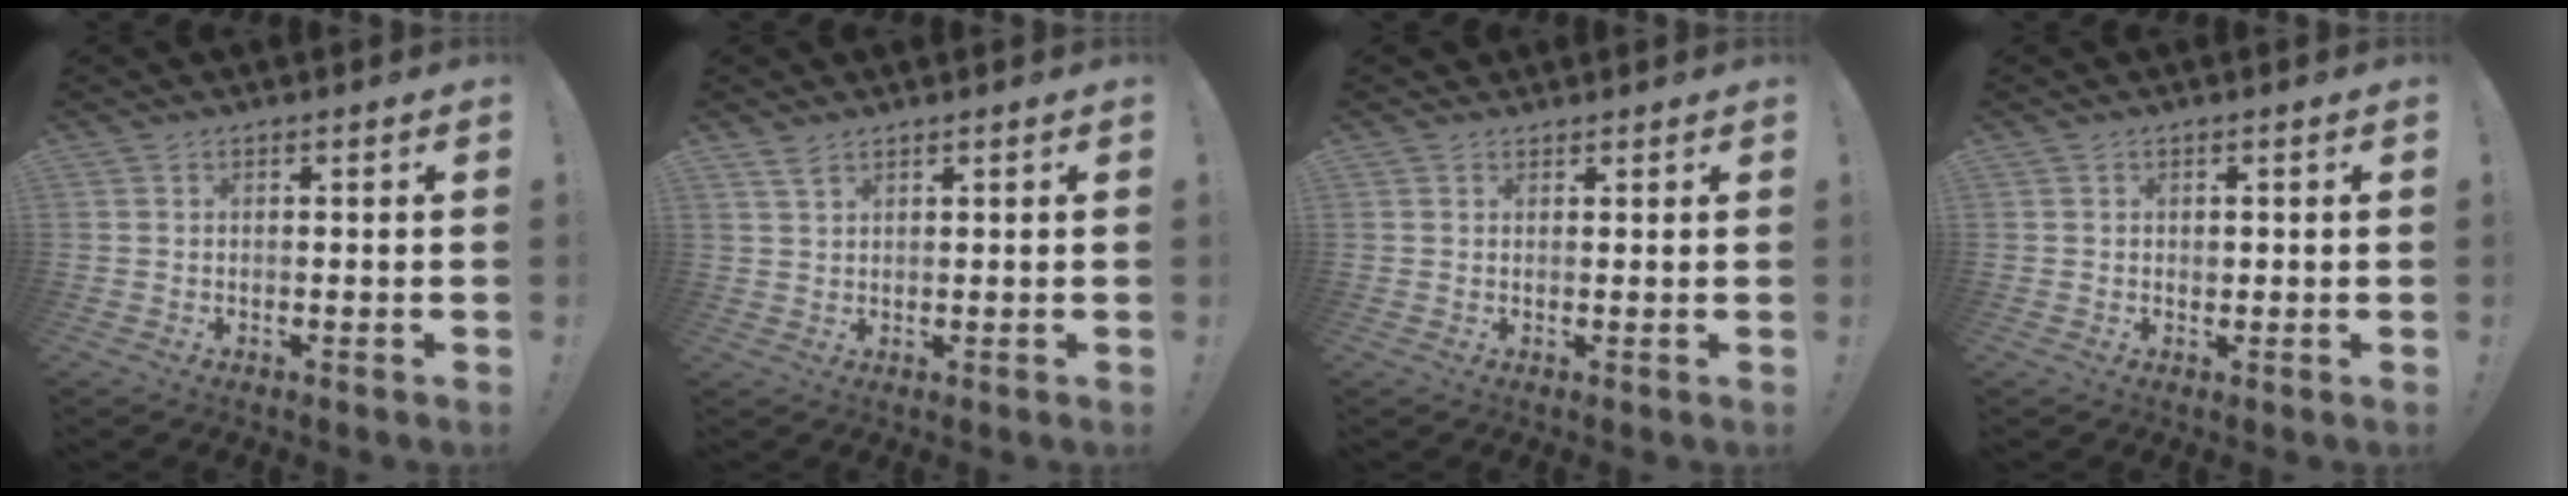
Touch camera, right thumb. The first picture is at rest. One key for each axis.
{"total": 2.6, "fx": 2.0, "fy": 0.9, "fz": 1.4, "tx": -0.024, "ty": -0.011, "tz": 0.036}
{"total": 1.6, "fx": 1.2, "fy": 1.0, "fz": 0.3, "tx": 0.002, "ty": -0.006, "tz": 0.022}
{"total": 0.8, "fx": 0.0, "fy": 0.8, "fz": 0.3, "tx": -0.003, "ty": 0.001, "tz": -0.001}